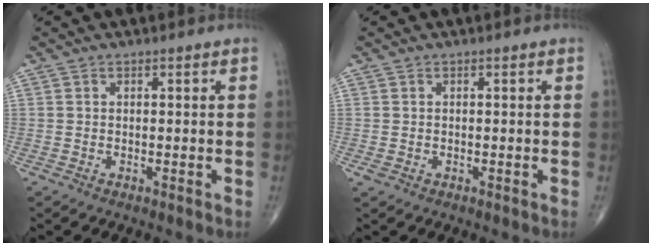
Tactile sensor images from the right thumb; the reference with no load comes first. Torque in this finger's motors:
{"motor_torque": [0.23, -0.04, -0.13, -0.09, -0.01]}